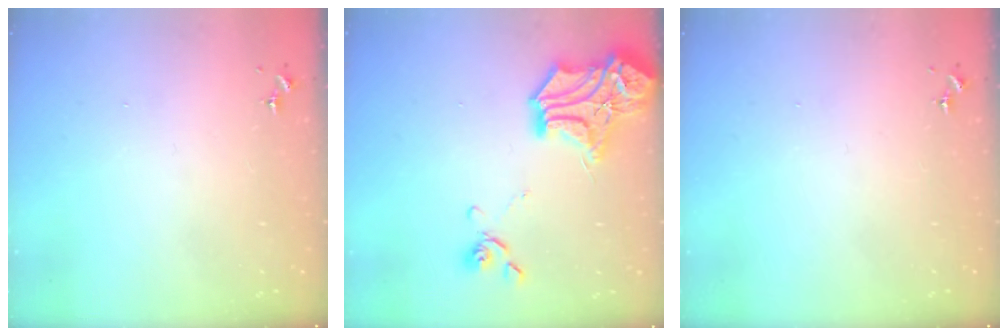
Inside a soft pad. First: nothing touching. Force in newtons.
{"total": 19.5, "press": 19.4, "slide": 2.1}
{"total": 0.0}